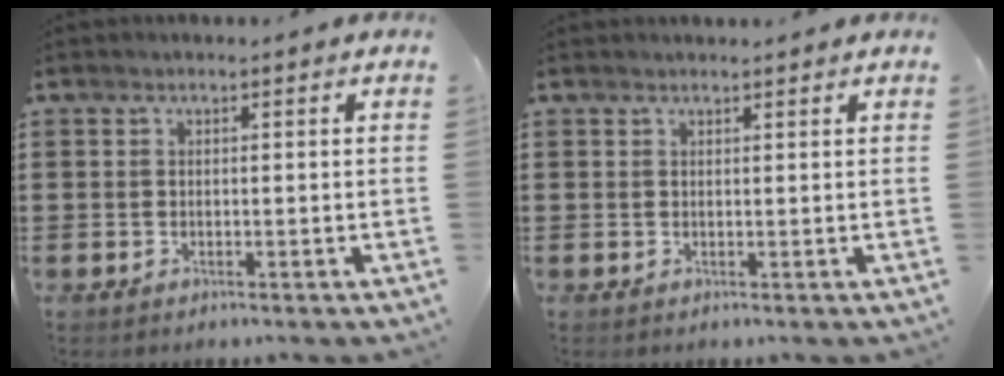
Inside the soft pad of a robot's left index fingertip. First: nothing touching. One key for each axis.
{"total": 0.9, "fx": 0.8, "fy": 0.4, "fz": -0.1, "tx": -0.001, "ty": 0.001, "tz": 0.016}